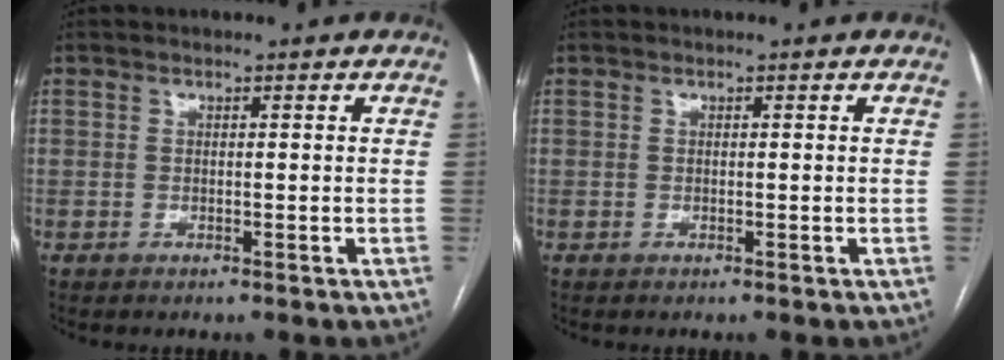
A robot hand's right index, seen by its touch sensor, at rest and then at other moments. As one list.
[{"total": 0.0}]